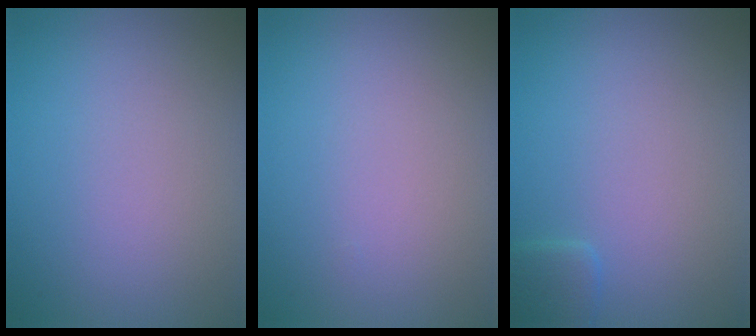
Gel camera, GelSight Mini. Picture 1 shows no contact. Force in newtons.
{"total": 0.0}
{"total": 1.3, "press": 1.3, "slide": 0.2}